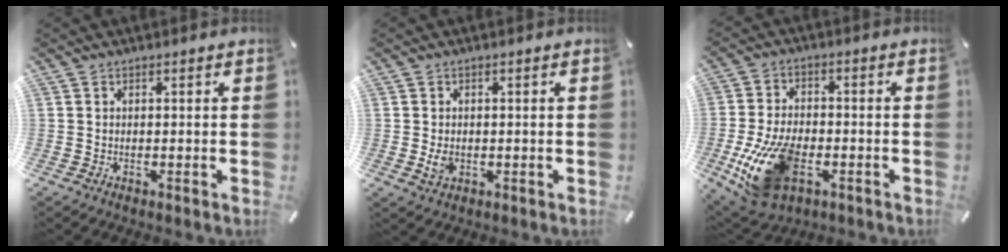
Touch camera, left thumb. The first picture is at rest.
{"total": 2.8, "force": [-0.5, 2.2, 1.8], "torque": [-0.030, -0.002, -0.010]}
{"total": 16.6, "force": [-5.1, 10.0, 12.3], "torque": [-0.250, 0.006, -0.082]}